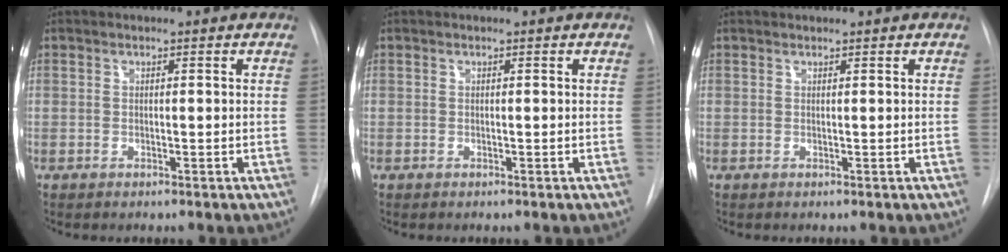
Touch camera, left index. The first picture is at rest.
{"total": 0.0}
{"total": 0.7, "force": [0.7, 0.0, 0.1], "torque": [-0.004, 0.013, 0.015]}